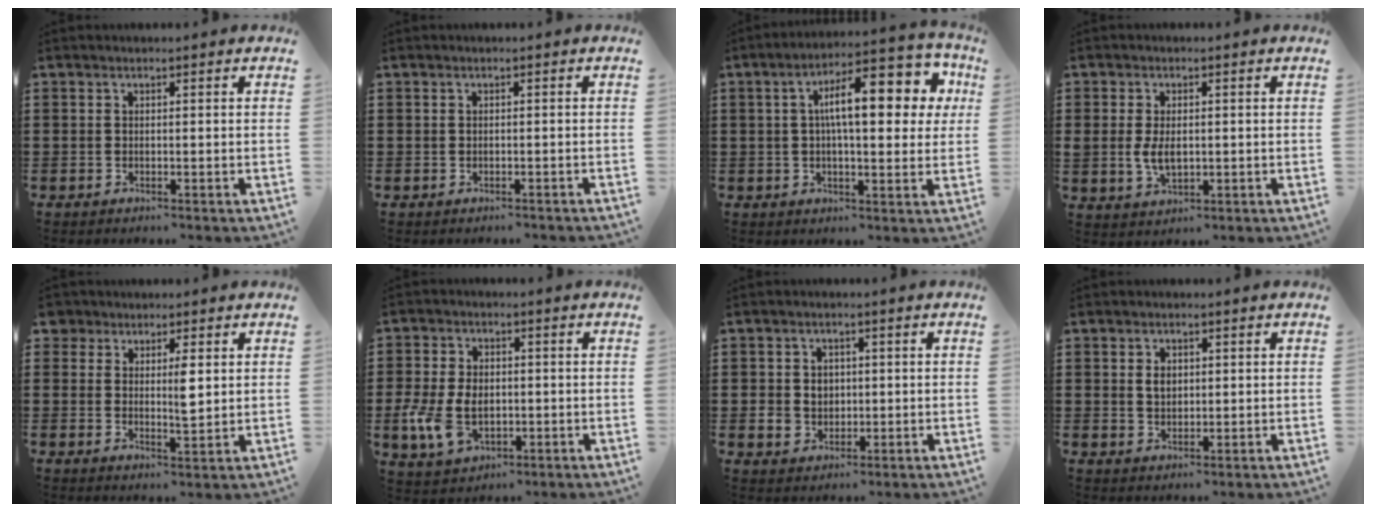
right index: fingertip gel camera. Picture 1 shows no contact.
{"total": 0.5, "force": [-0.4, 0.3, 0.1], "torque": [-0.003, 0.000, -0.009]}
{"total": 12.7, "force": [3.5, 4.6, 11.3], "torque": [-0.184, 0.008, 0.049]}
{"total": 3.9, "force": [0.1, 2.4, 3.1], "torque": [-0.070, 0.005, -0.002]}
{"total": 4.9, "force": [2.3, 2.6, 3.4], "torque": [-0.060, 0.004, 0.039]}
{"total": 7.8, "force": [-1.4, 5.4, 5.5], "torque": [-0.133, 0.004, -0.028]}
{"total": 3.4, "force": [0.1, 3.2, 1.1], "torque": [-0.033, 0.011, -0.003]}
{"total": 2.4, "force": [0.6, 1.8, 1.5], "torque": [-0.034, 0.010, 0.010]}